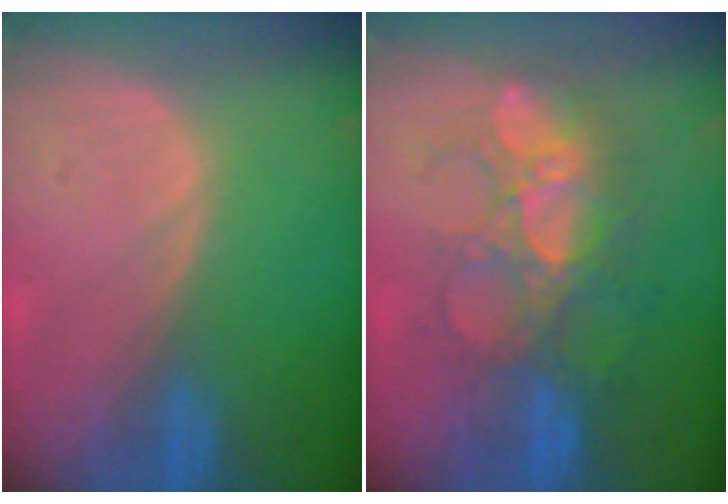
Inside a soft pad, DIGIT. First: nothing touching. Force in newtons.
{"total": 8.9, "press": 8.7, "slide": 1.6}